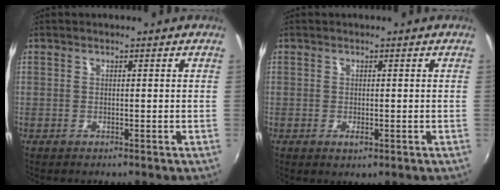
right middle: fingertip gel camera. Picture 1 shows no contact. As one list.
[{"total": 1.5, "force": [-0.4, 0.7, 1.3], "torque": [-0.023, -0.003, -0.004]}]